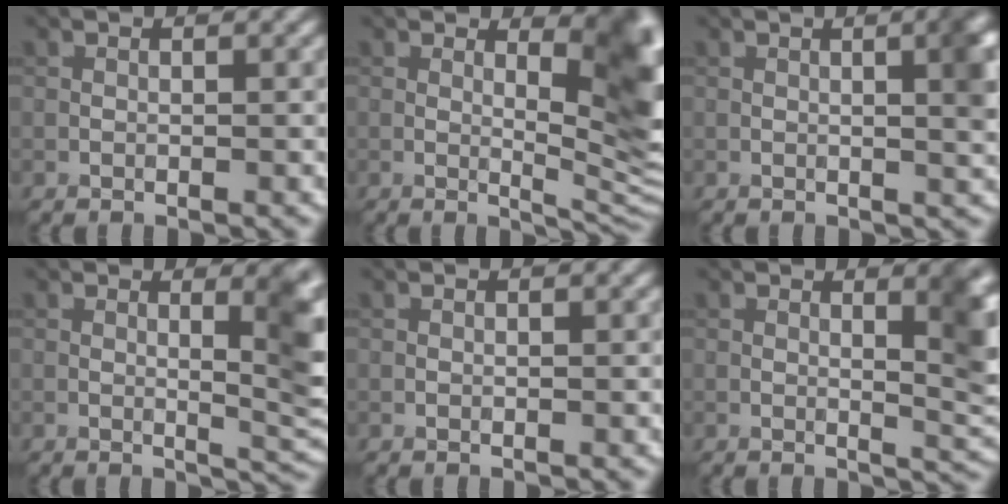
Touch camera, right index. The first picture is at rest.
{"total": 9.5, "force": [2.4, 3.5, 8.5], "torque": [-0.093, -0.008, 0.044]}
{"total": 4.3, "force": [0.5, 1.3, 4.0], "torque": [-0.038, 0.010, 0.007]}
{"total": 5.9, "force": [0.9, 1.6, 5.6], "torque": [-0.053, -0.001, 0.016]}
{"total": 0.0}
{"total": 5.3, "force": [1.1, 1.6, 4.9], "torque": [-0.044, -0.001, 0.018]}